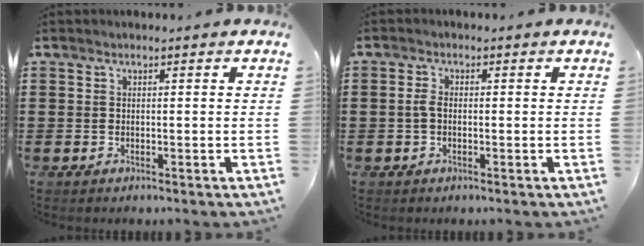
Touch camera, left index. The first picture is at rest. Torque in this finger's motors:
{"motor_torque": [0.59, 1.54, -0.01, 0.02]}